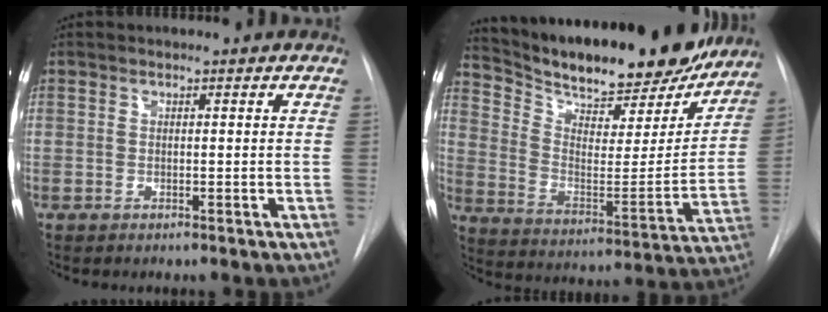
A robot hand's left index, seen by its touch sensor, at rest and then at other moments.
{"total": 25.9, "force": [22.6, 6.3, 11.1], "torque": [-0.190, -0.024, 0.326]}